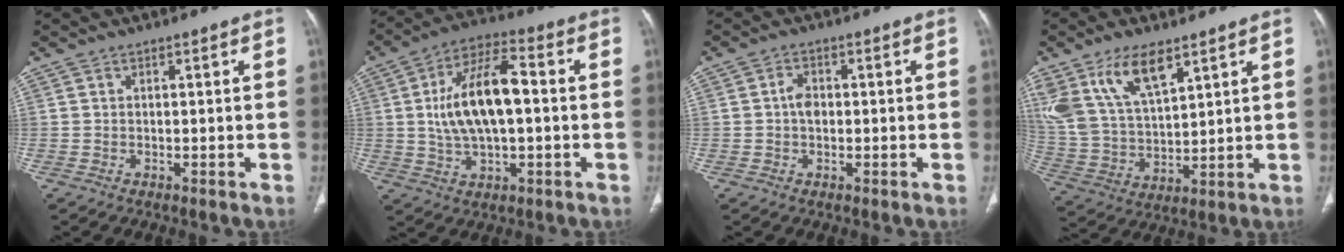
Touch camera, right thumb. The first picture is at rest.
{"total": 15.0, "force": [0.7, 6.8, 13.3], "torque": [-0.243, 0.024, 0.008]}
{"total": 2.8, "force": [0.0, 2.0, 2.0], "torque": [-0.030, 0.005, -0.007]}
{"total": 15.0, "force": [8.6, 6.8, 10.1], "torque": [-0.186, -0.027, 0.180]}